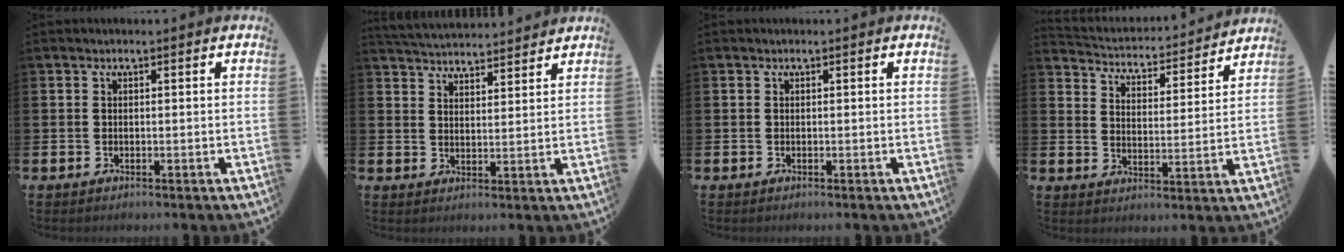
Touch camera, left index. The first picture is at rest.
{"total": 4.7, "force": [4.7, 0.3, -0.1], "torque": [-0.018, -0.027, 0.085]}
{"total": 0.0}
{"total": 3.9, "force": [3.8, 0.9, 0.1], "torque": [-0.029, -0.037, 0.059]}